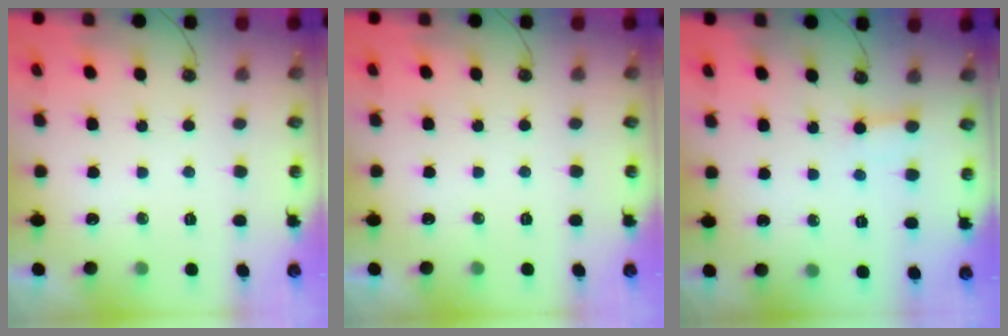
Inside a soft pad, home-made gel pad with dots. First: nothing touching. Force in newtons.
{"total": 0.0}
{"total": 3.0, "press": 3.0, "slide": 0.2}